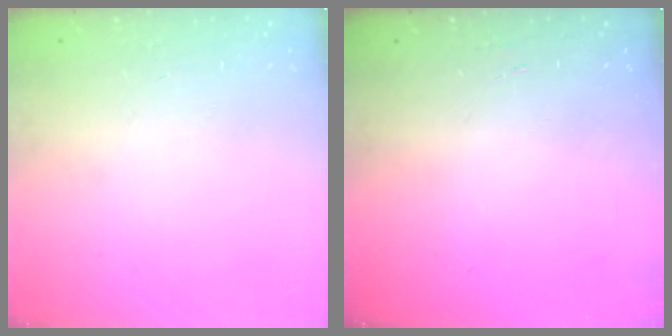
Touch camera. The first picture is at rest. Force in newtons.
{"total": 1.3, "press": 1.3, "slide": 0.1}